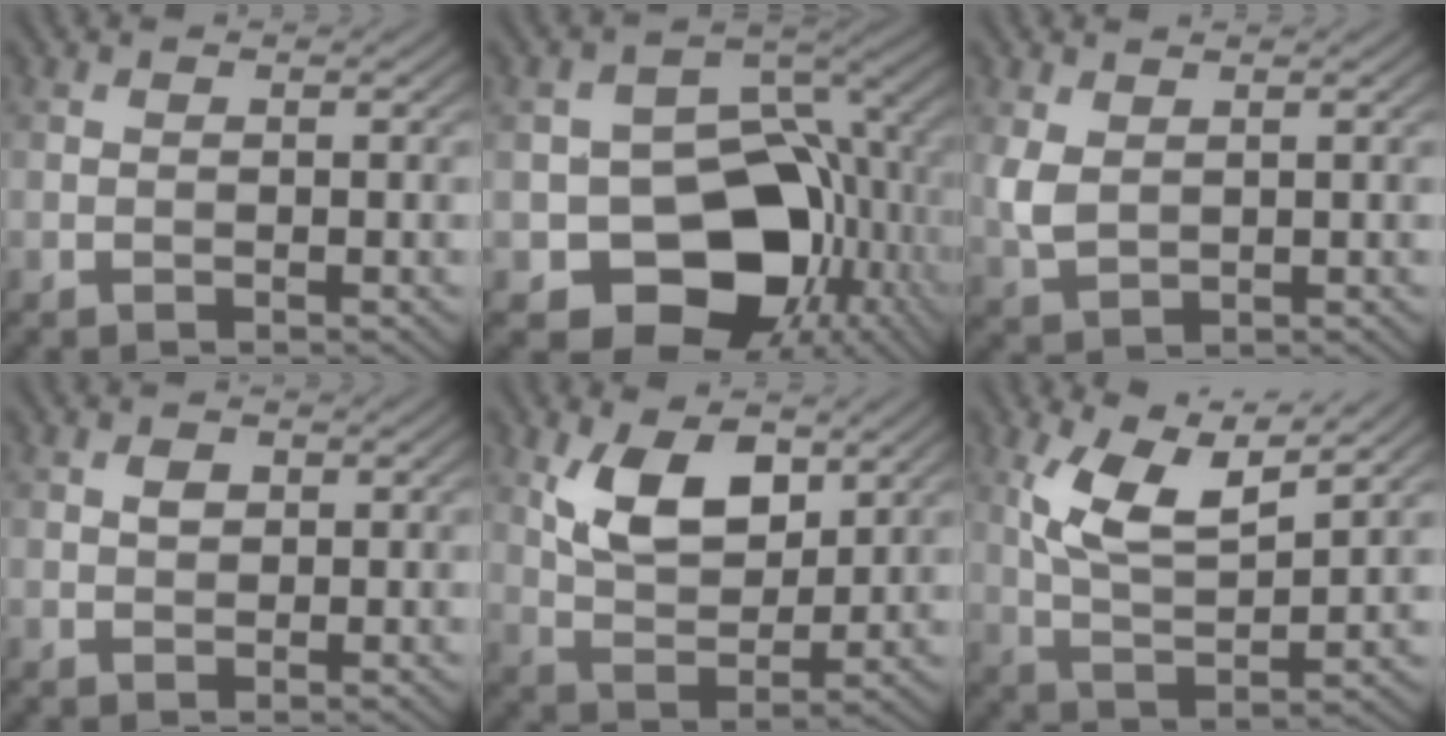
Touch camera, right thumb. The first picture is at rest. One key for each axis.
{"total": 14.7, "fx": -4.3, "fy": 10.7, "fz": 9.0, "tx": -0.130, "ty": -0.026, "tz": -0.079}
{"total": 3.2, "fx": 1.0, "fy": 2.1, "fz": 2.3, "tx": -0.064, "ty": -0.001, "tz": 0.024}
{"total": 1.4, "fx": 0.4, "fy": 1.0, "fz": 0.9, "tx": -0.017, "ty": 0.003, "tz": 0.005}
{"total": 8.5, "fx": 3.8, "fy": 4.5, "fz": 6.2, "tx": -0.120, "ty": -0.007, "tz": 0.069}
{"total": 9.5, "fx": 5.0, "fy": 3.3, "fz": 7.4, "tx": -0.160, "ty": 0.004, "tz": 0.099}